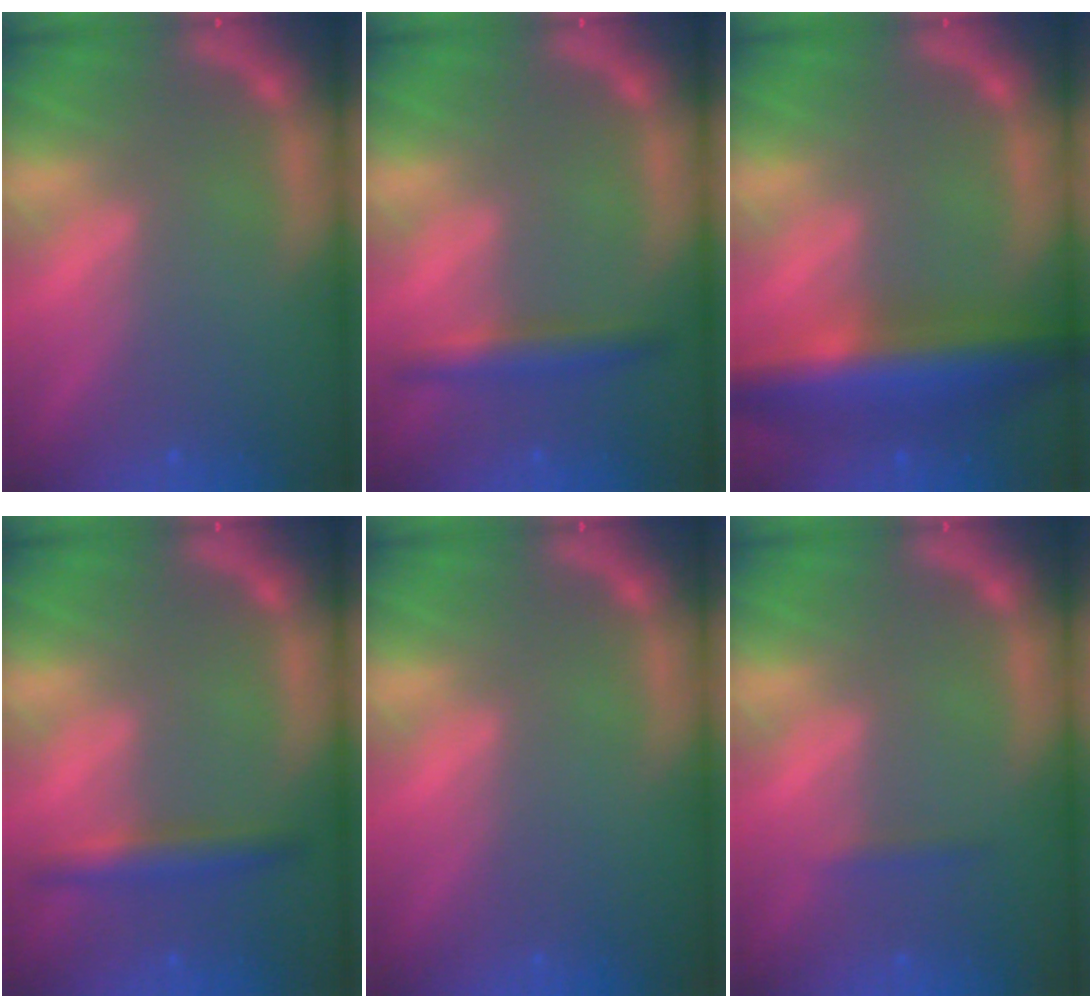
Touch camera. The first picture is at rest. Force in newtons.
{"total": 3.0}
{"total": 8.5}
{"total": 3.0}
{"total": 0.0}
{"total": 0.9}